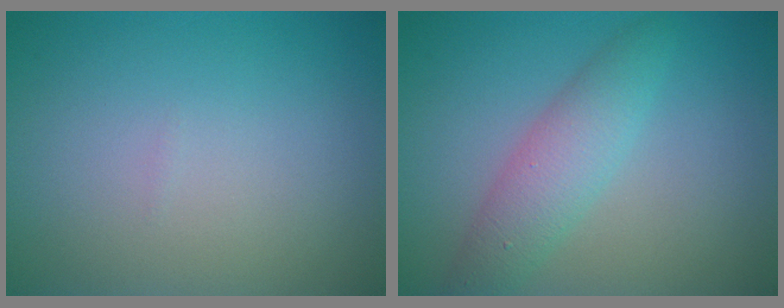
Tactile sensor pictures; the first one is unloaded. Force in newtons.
{"total": 3.6, "press": 3.6, "slide": 0.1}